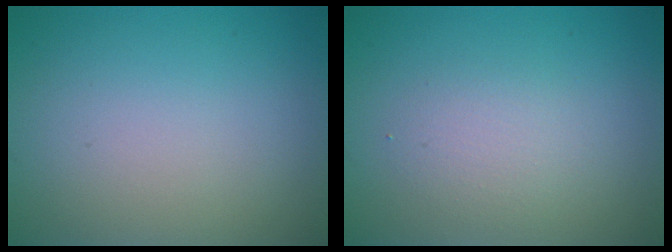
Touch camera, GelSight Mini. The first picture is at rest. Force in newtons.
{"total": 1.9, "press": 1.9, "slide": 0.1}